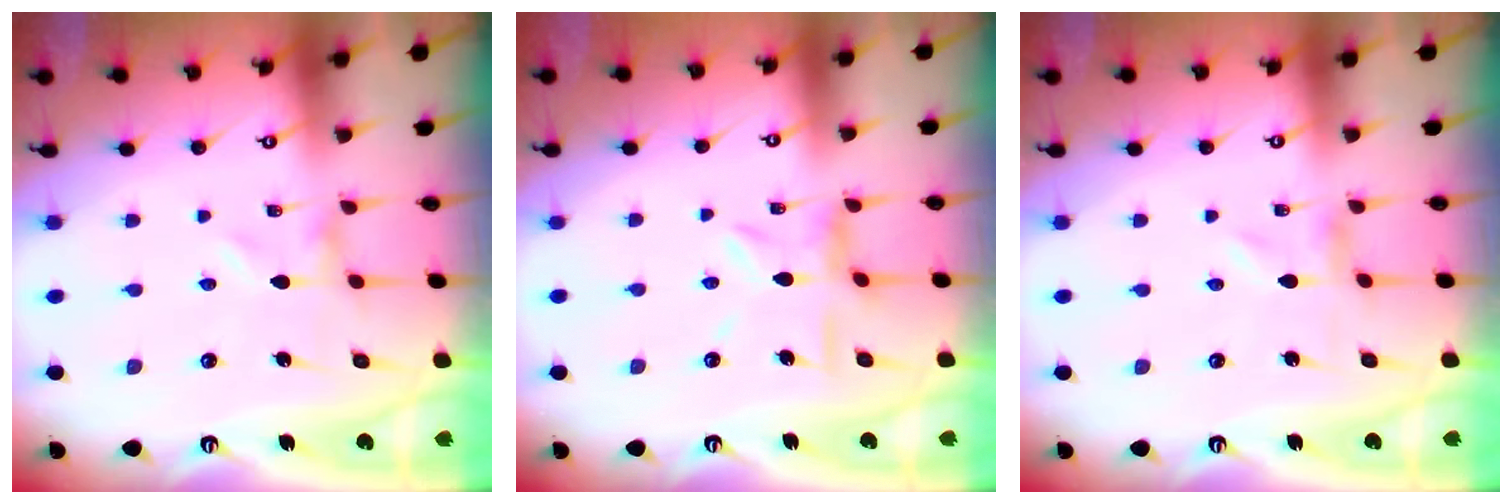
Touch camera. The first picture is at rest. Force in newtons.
{"total": 8.1, "press": 8.1, "slide": 0.7}
{"total": 0.0}